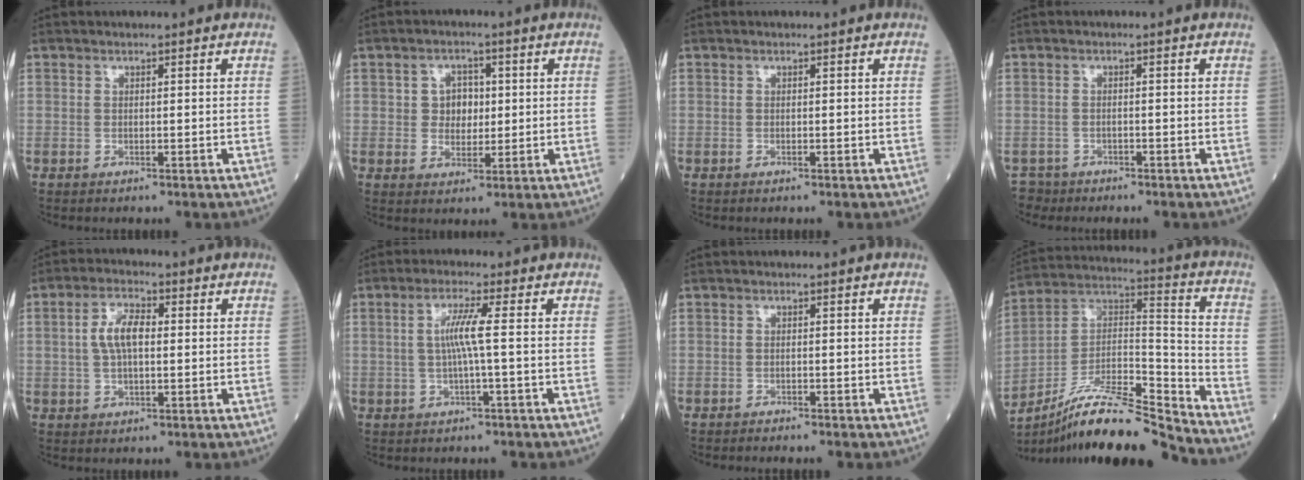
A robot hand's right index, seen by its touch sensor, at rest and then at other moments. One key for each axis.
{"total": 4.2, "fx": 0.6, "fy": 3.3, "fz": 2.5, "tx": -0.031, "ty": 0.009, "tz": 0.013}
{"total": 0.0}
{"total": 1.7, "fx": -1.4, "fy": 0.8, "fz": -0.6, "tx": 0.004, "ty": 0.001, "tz": -0.026}
{"total": 5.6, "fx": 0.6, "fy": 2.2, "fz": 5.1, "tx": -0.108, "ty": 0.011, "tz": 0.010}
{"total": 4.9, "fx": 0.1, "fy": -0.8, "fz": 4.8, "tx": -0.097, "ty": 0.006, "tz": 0.003}
{"total": 1.0, "fx": -1.0, "fy": 0.0, "fz": 0.3, "tx": -0.006, "ty": 0.000, "tz": -0.015}
{"total": 17.9, "fx": -15.6, "fy": 0.6, "fz": 8.6, "tx": -0.157, "ty": 0.029, "tz": -0.280}